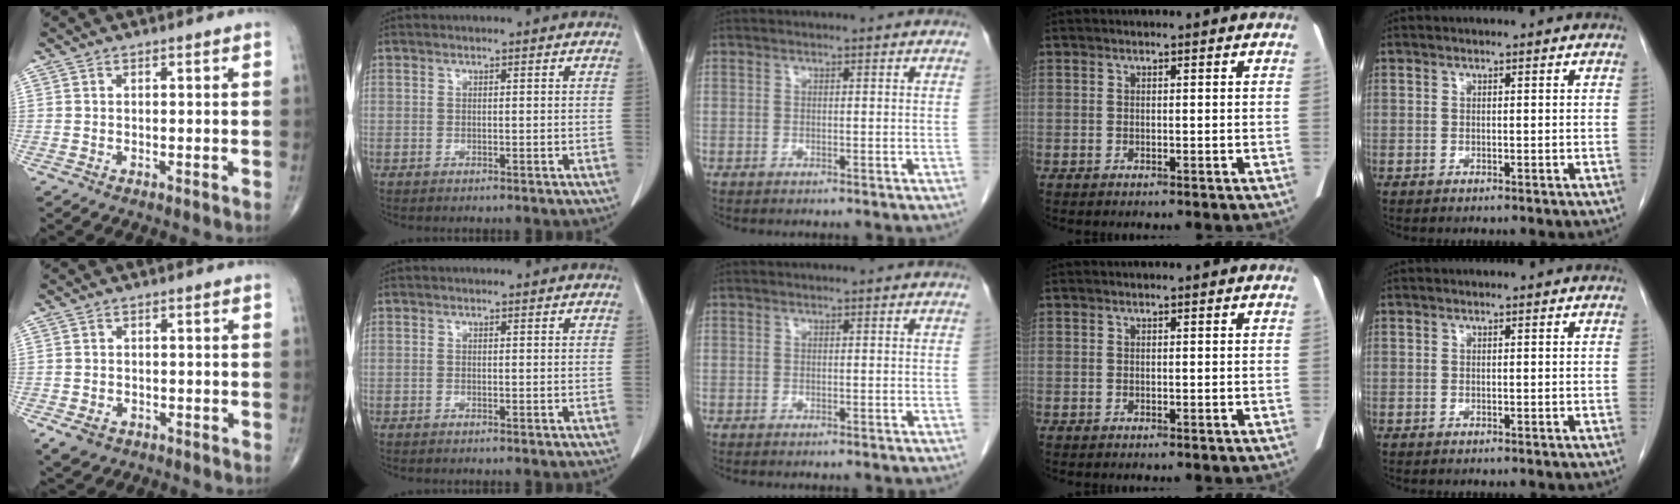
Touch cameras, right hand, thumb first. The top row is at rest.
{"thumb": {"total": 3.3, "force": [-1.6, 2.4, 1.5], "torque": [-0.023, 0.003, -0.020]}}